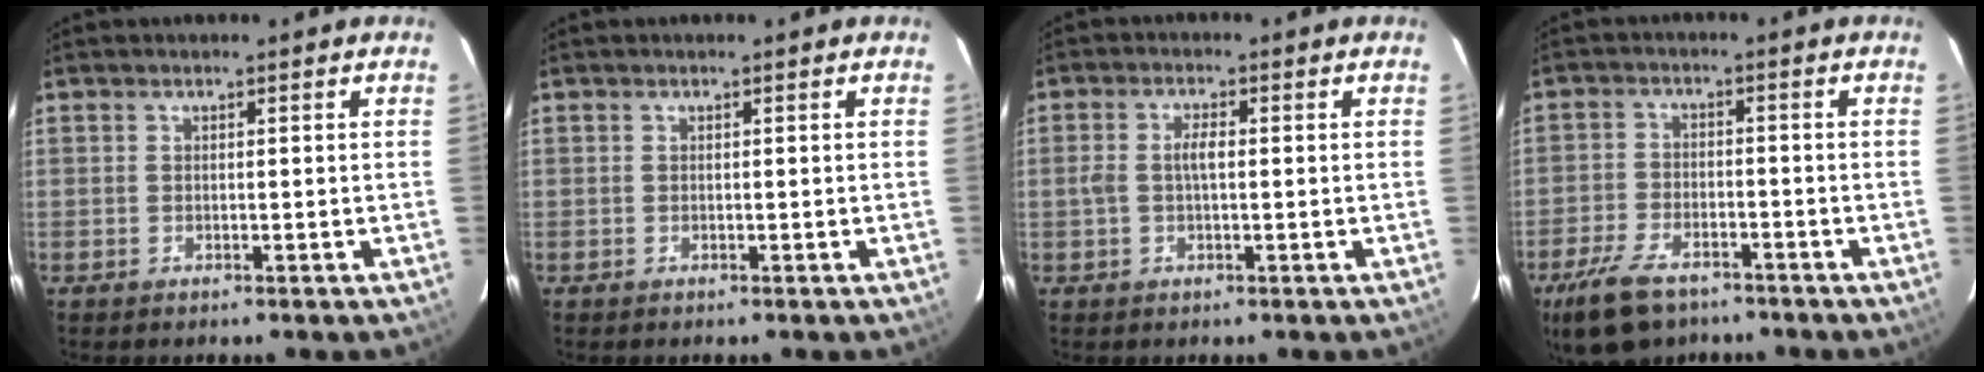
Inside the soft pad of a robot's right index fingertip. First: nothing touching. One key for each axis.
{"total": 0.0}
{"total": 3.3, "fx": -0.1, "fy": 1.2, "fz": 3.0, "tx": -0.060, "ty": 0.006, "tz": -0.001}
{"total": 10.7, "fx": -7.6, "fy": 5.2, "fz": 5.5, "tx": -0.142, "ty": -0.009, "tz": -0.138}